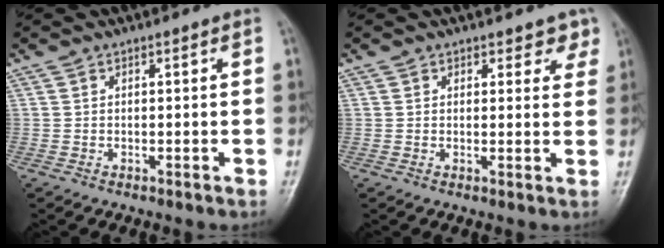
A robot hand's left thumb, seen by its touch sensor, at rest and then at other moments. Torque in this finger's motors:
{"motor_torque": [0.38, 0.55, -0.36, -0.42, -0.02]}